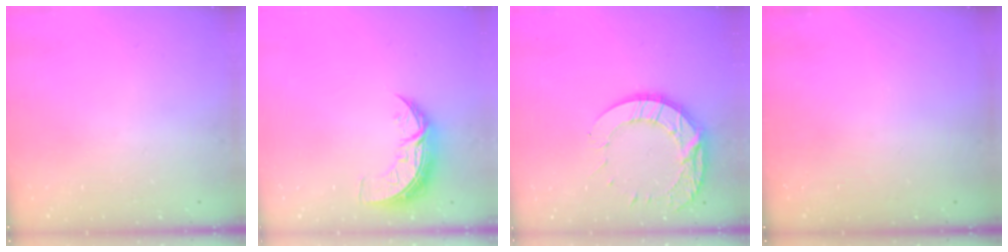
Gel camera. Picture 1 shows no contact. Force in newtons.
{"total": 9.0, "press": 9.0, "slide": 0.5}
{"total": 13.6, "press": 13.5, "slide": 1.1}
{"total": 0.0}